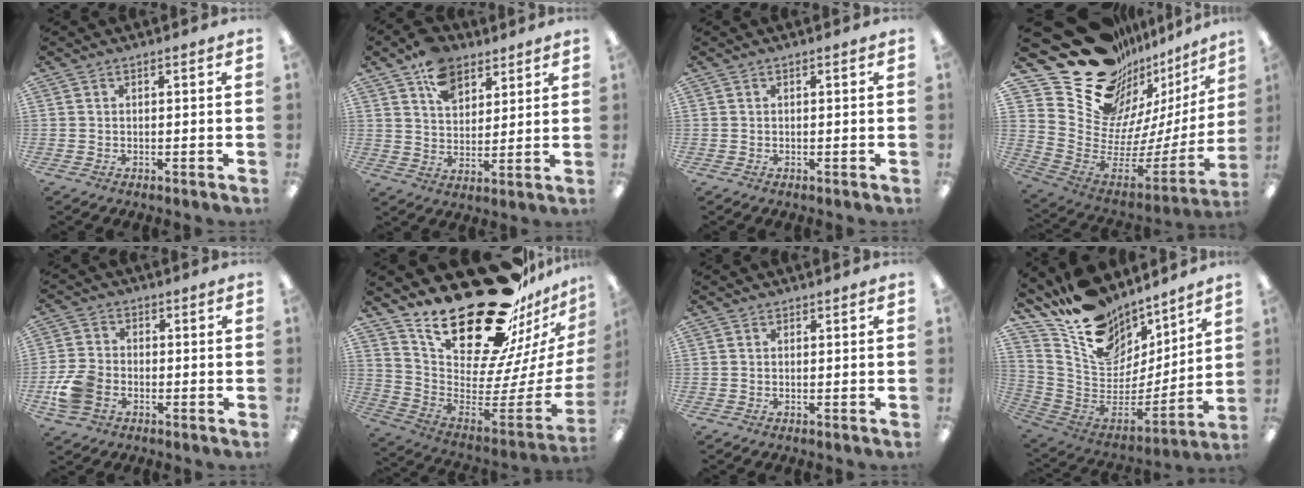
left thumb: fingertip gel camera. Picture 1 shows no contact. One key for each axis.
{"total": 10.4, "fx": 6.9, "fy": 6.6, "fz": 4.1, "tx": -0.067, "ty": -0.030, "tz": 0.129}
{"total": 0.0}
{"total": 21.4, "fx": 16.5, "fy": 11.6, "fz": 7.0, "tx": -0.101, "ty": -0.149, "tz": 0.327}
{"total": 9.0, "fx": -2.8, "fy": 6.7, "fz": 5.4, "tx": -0.108, "ty": 0.014, "tz": -0.051}
{"total": 30.6, "fx": 21.5, "fy": 13.2, "fz": 17.4, "tx": -0.233, "ty": -0.166, "tz": 0.407}
{"total": 0.0}
{"total": 16.0, "fx": 12.2, "fy": 9.0, "fz": 5.1, "tx": -0.112, "ty": -0.107, "tz": 0.229}